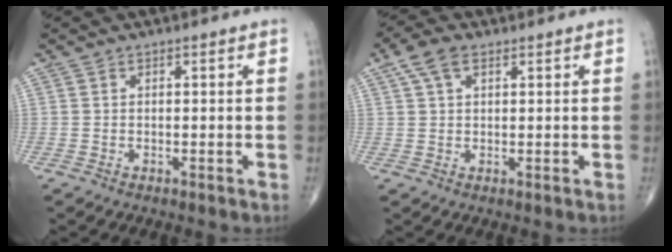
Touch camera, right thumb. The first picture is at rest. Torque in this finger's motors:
{"motor_torque": [-0.21, 0.09, 0.88, 0.16, 0.00]}